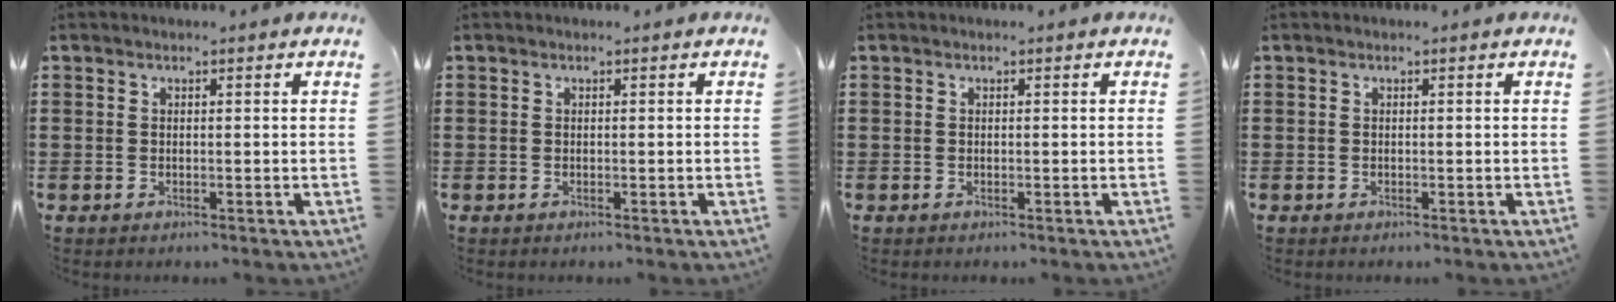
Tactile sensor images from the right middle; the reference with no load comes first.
{"total": 0.0}
{"total": 0.0}
{"total": 0.0}